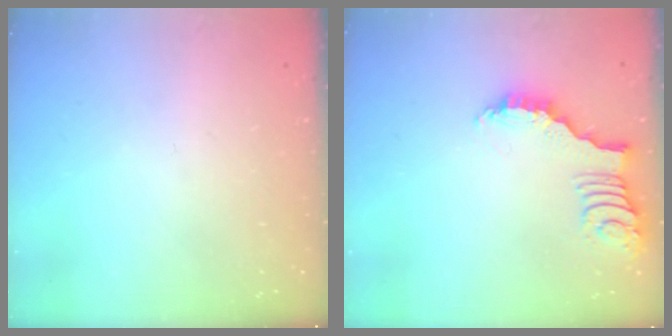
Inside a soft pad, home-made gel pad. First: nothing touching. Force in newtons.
{"total": 2.4, "press": 2.4, "slide": 0.4}